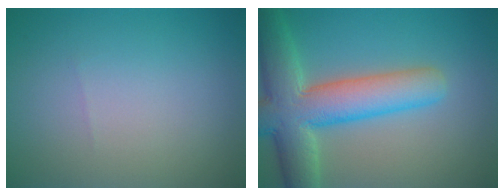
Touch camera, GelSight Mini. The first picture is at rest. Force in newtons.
{"total": 9.1, "press": 9.1, "slide": 0.4}